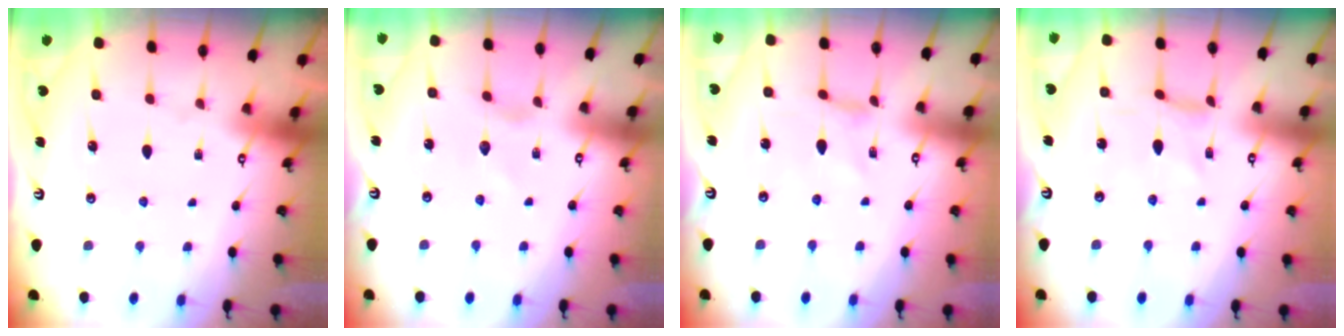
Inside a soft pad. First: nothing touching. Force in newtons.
{"total": 0.8, "press": 0.8, "slide": 0.1}
{"total": 0.0}
{"total": 0.0}